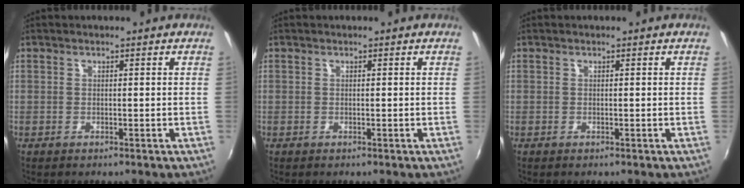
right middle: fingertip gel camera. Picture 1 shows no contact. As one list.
[{"total": 0.0}, {"total": 0.0}]